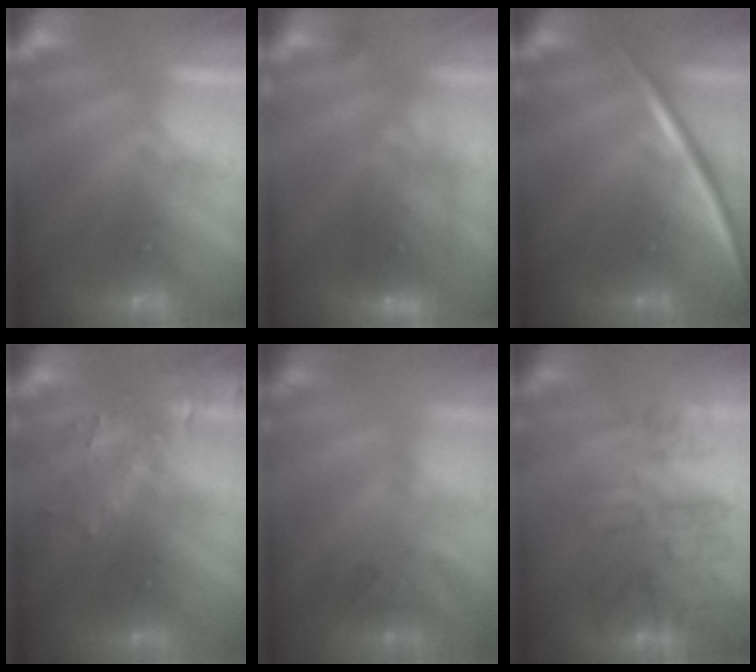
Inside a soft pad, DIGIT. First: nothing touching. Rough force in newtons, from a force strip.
{"total": 8.3}
{"total": 2.2}
{"total": 3.2}
{"total": 2.2}
{"total": 4.6}